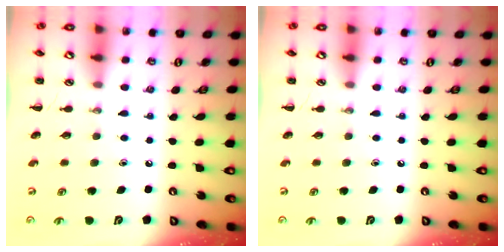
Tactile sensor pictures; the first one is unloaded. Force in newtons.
{"total": 0.0}